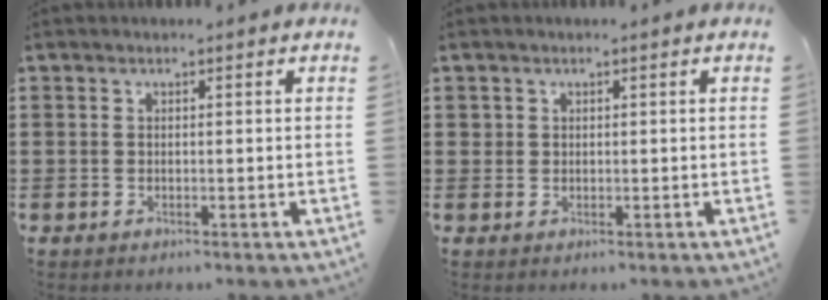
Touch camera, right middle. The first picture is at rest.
{"total": 1.1, "force": [0.5, 1.0, 0.1], "torque": [-0.006, 0.003, 0.010]}